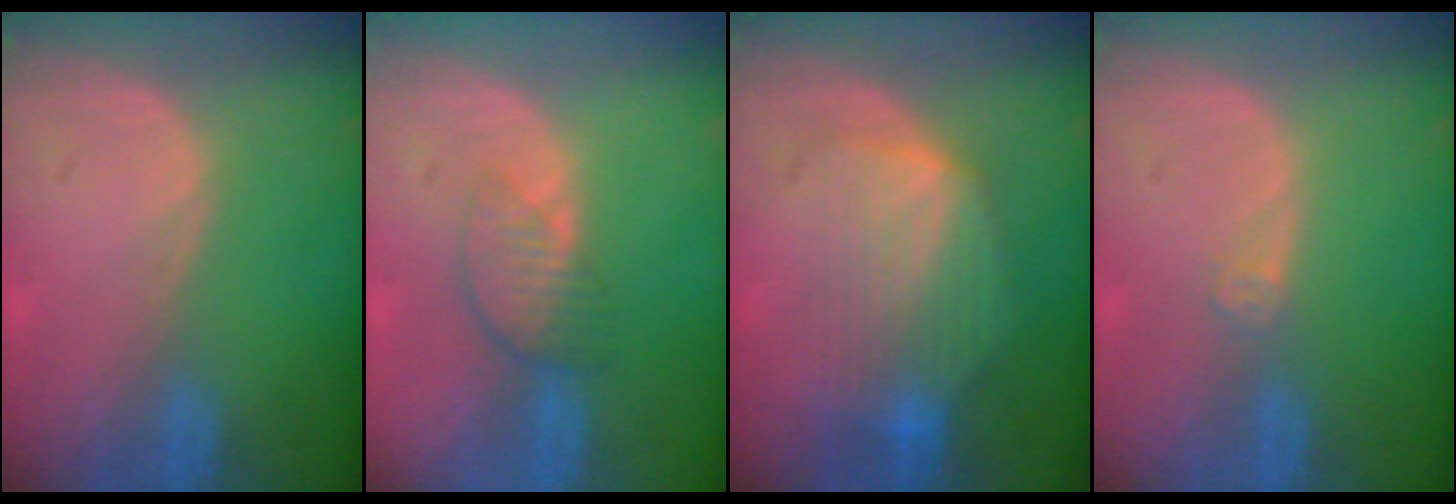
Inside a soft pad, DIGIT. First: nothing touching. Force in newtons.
{"total": 4.0, "press": 3.5, "slide": 1.8}
{"total": 7.8, "press": 7.5, "slide": 2.2}
{"total": 1.5, "press": 1.2, "slide": 0.9}